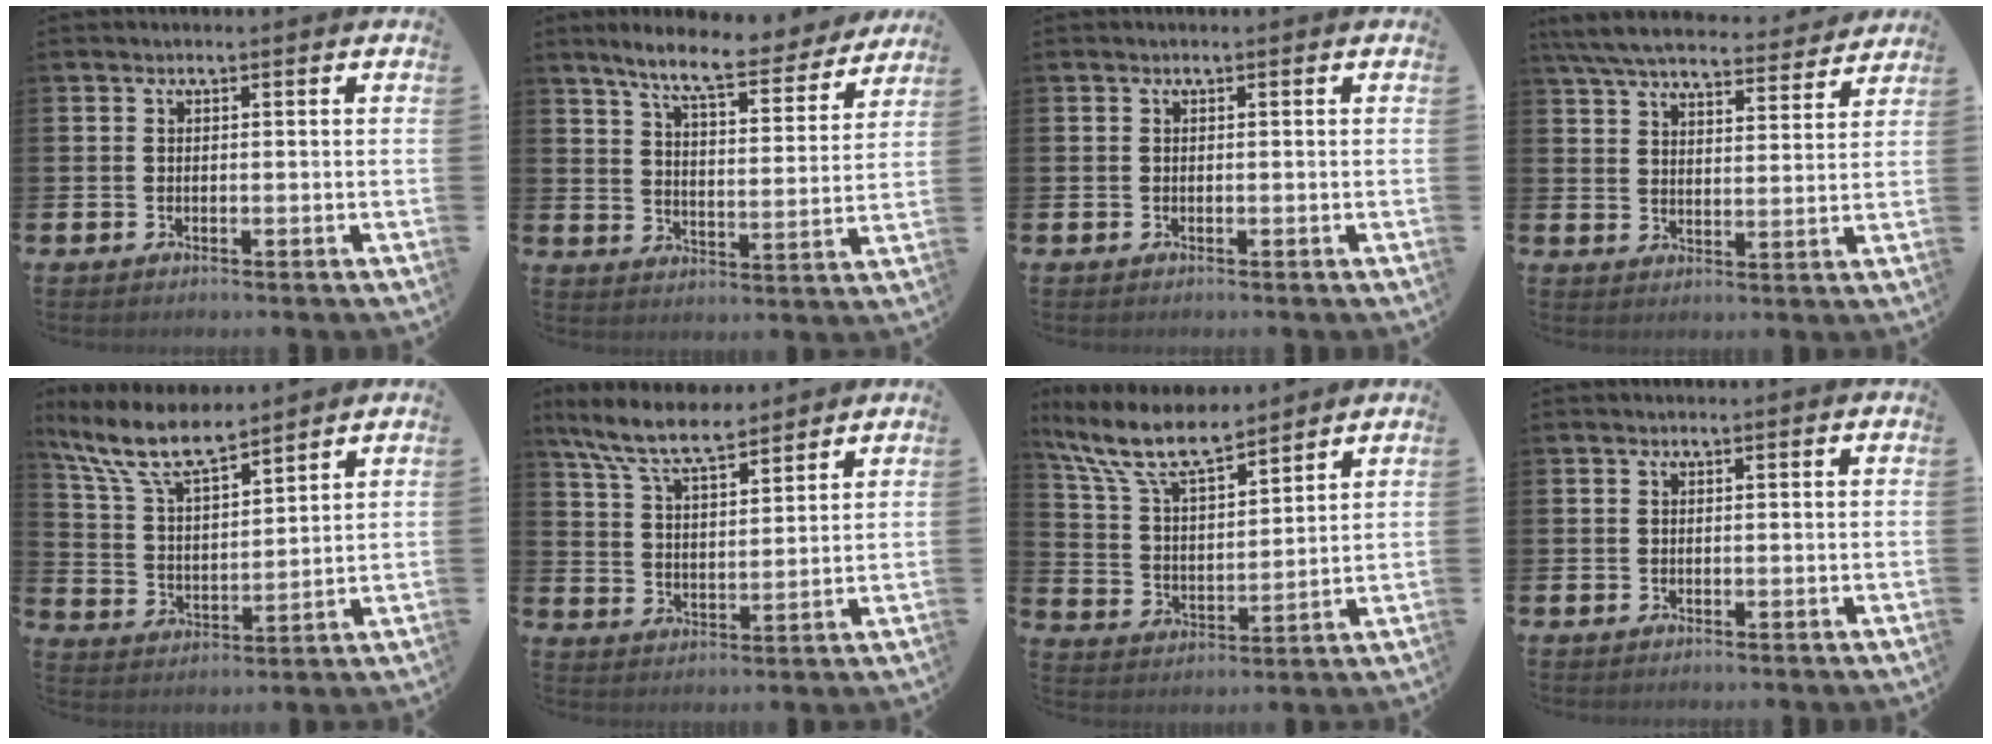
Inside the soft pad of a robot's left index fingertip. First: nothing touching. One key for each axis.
{"total": 8.9, "fx": 7.8, "fy": 1.5, "fz": 3.9, "tx": -0.092, "ty": -0.041, "tz": 0.136}
{"total": 0.0}
{"total": 7.3, "fx": 6.8, "fy": 1.4, "fz": 2.1, "tx": -0.066, "ty": -0.041, "tz": 0.121}
{"total": 9.6, "fx": 8.2, "fy": 2.3, "fz": 4.4, "tx": -0.123, "ty": -0.033, "tz": 0.148}
{"total": 8.7, "fx": 7.7, "fy": 2.0, "fz": 3.6, "tx": -0.102, "ty": -0.028, "tz": 0.141}
{"total": 10.3, "fx": 8.9, "fy": 2.5, "fz": 4.7, "tx": -0.131, "ty": -0.038, "tz": 0.159}
{"total": 0.0}